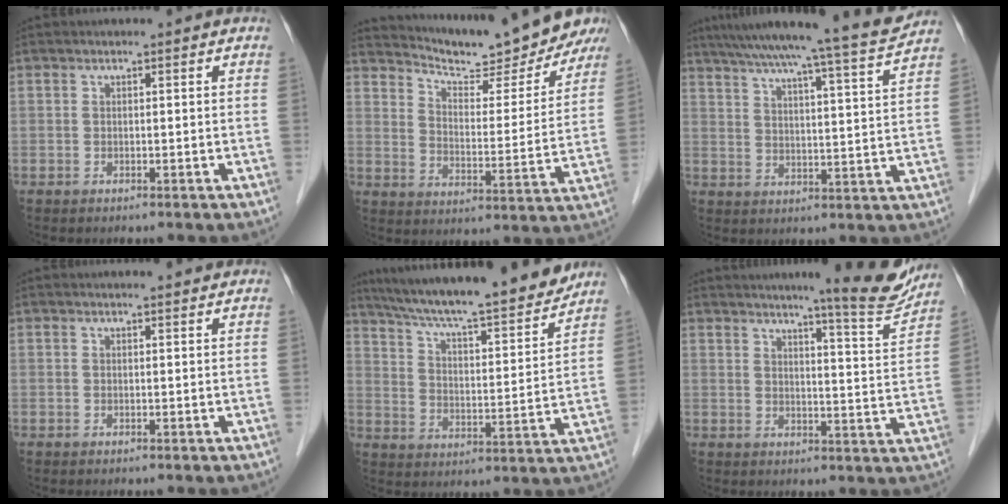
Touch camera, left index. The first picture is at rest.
{"total": 16.7, "force": [15.6, 2.0, 5.6], "torque": [-0.089, -0.025, 0.214]}
{"total": 18.5, "force": [16.6, -1.6, 8.0], "torque": [-0.133, -0.031, 0.228]}
{"total": 2.1, "force": [1.9, 0.2, 0.7], "torque": [-0.012, 0.005, 0.023]}
{"total": 20.9, "force": [18.4, 1.5, 9.7], "torque": [-0.163, -0.006, 0.274]}
{"total": 10.5, "force": [9.4, -0.1, 4.6], "torque": [-0.057, -0.026, 0.108]}